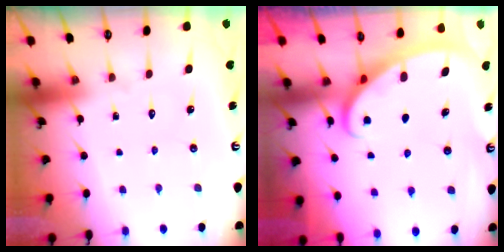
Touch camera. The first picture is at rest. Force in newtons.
{"total": 2.6, "press": 2.6, "slide": 0.4}